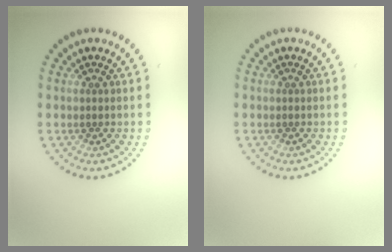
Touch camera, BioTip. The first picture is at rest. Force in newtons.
{"total": 0.0}